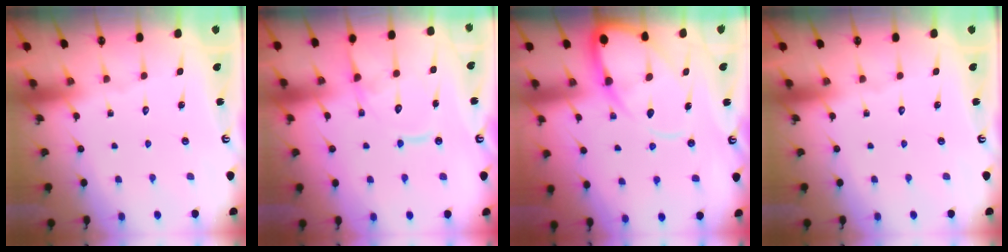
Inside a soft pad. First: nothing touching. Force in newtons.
{"total": 12.9, "press": 12.8, "slide": 1.2}
{"total": 11.3, "press": 11.2, "slide": 1.3}
{"total": 0.0}